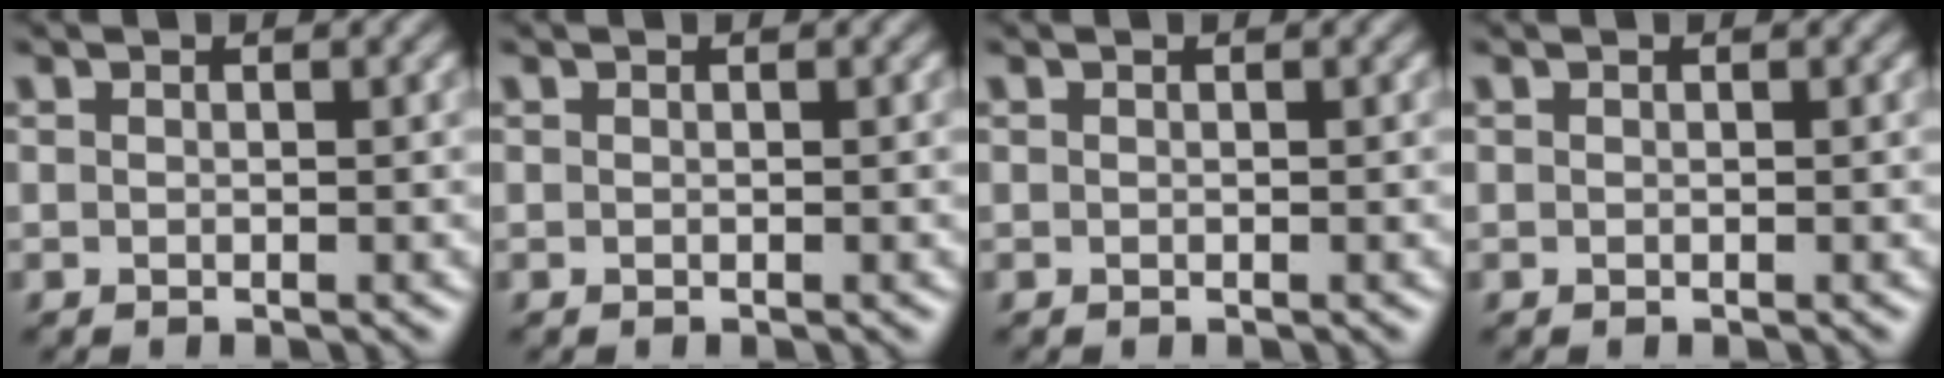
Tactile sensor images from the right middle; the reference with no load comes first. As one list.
[{"total": 0.0}, {"total": 0.0}, {"total": 0.0}]